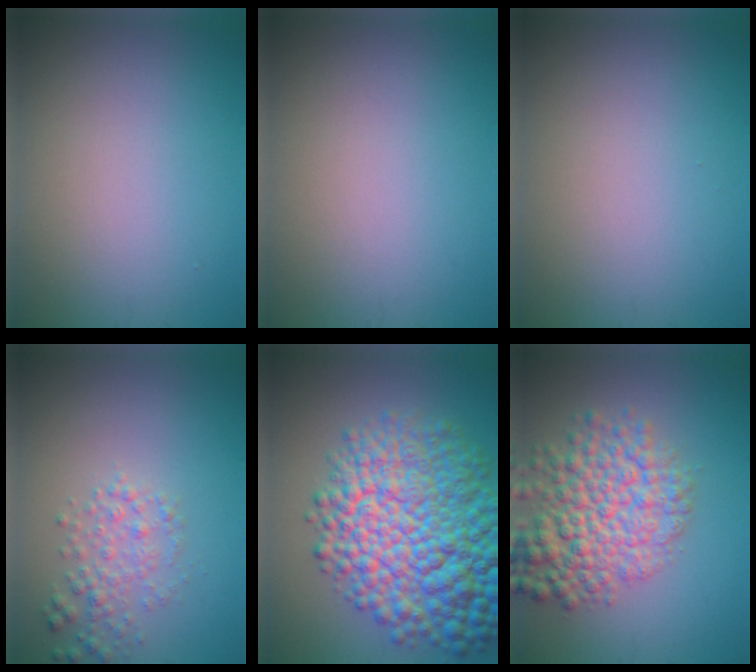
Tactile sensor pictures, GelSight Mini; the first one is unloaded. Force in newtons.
{"total": 0.0}
{"total": 0.0}
{"total": 2.5, "press": 2.5, "slide": 0.1}
{"total": 14.0, "press": 14.0, "slide": 0.4}
{"total": 7.3, "press": 7.3, "slide": 0.3}